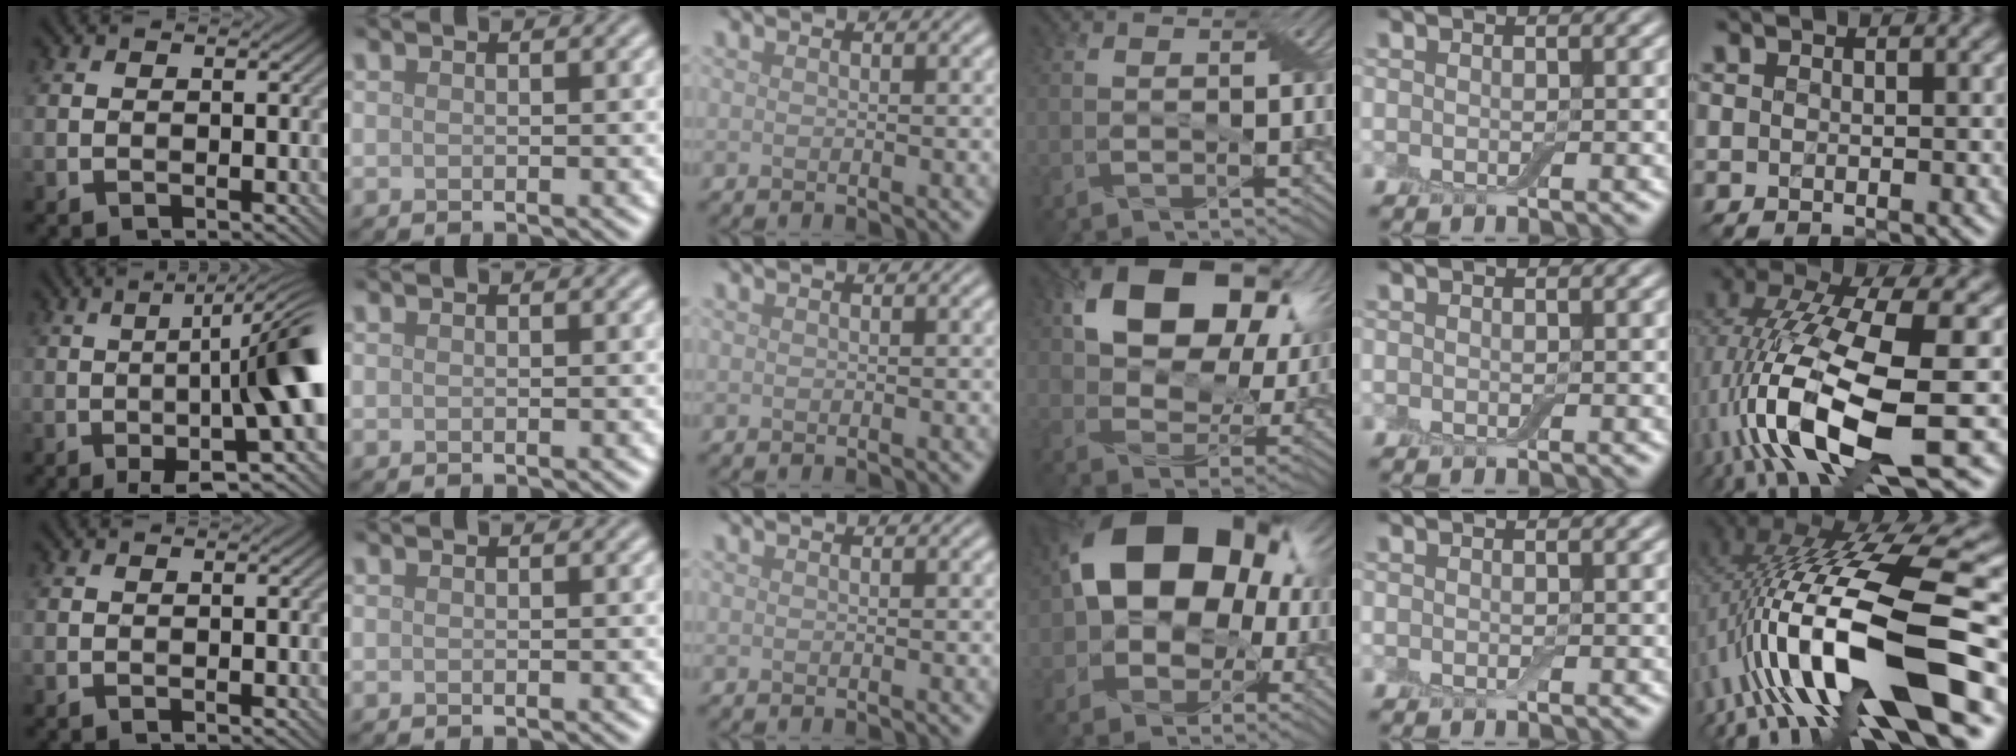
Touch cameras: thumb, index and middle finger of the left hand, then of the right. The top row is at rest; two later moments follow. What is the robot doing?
{"motion": "extract", "object": "airpods case & airpods"}